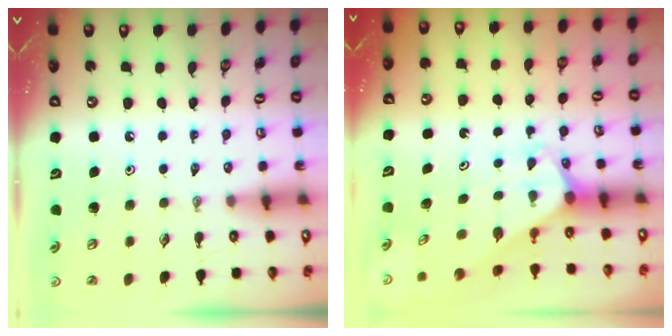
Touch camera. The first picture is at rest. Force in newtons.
{"total": 1.8, "press": 1.8, "slide": 0.1}